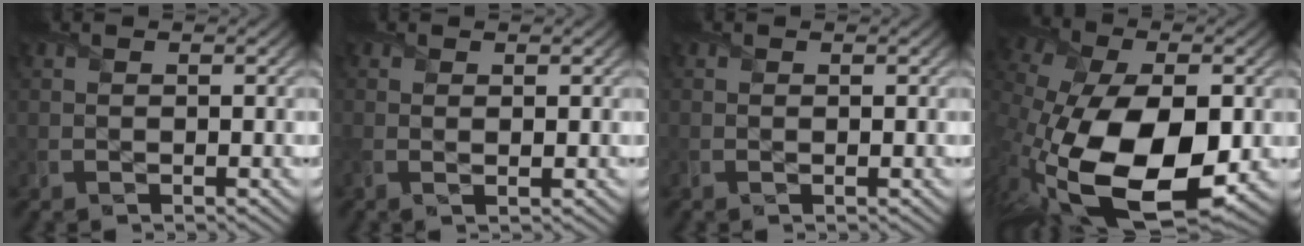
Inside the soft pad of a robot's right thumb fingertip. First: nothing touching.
{"total": 1.2, "force": [0.3, 0.1, 1.1], "torque": [-0.022, 0.002, 0.003]}
{"total": 0.0}
{"total": 20.1, "force": [-4.4, 12.2, 15.4], "torque": [-0.309, -0.069, -0.027]}